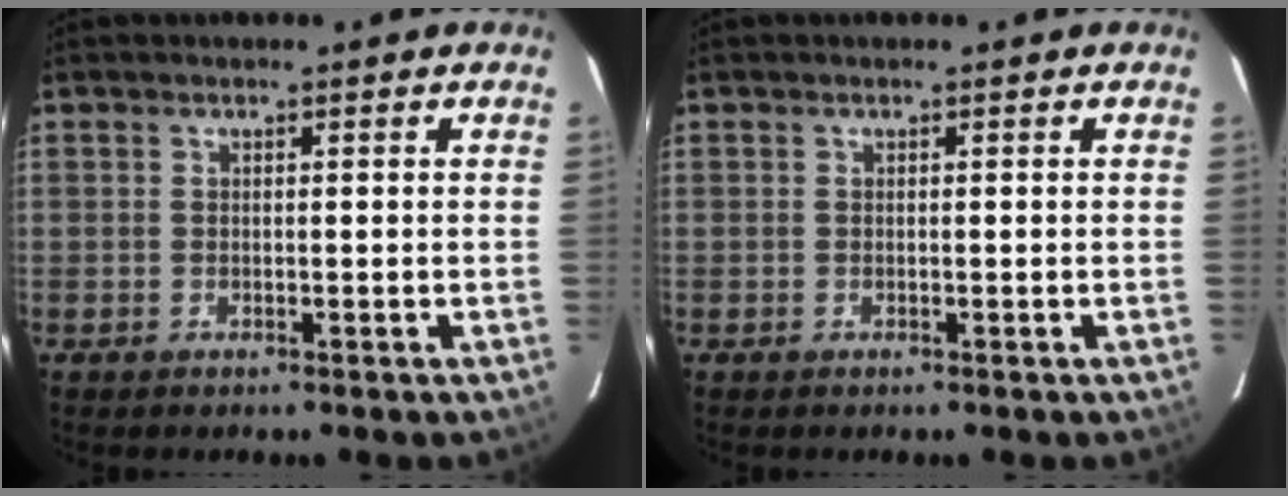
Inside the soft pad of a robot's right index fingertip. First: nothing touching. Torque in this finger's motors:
{"motor_torque": [0.00, 0.00, 0.00, 0.01]}